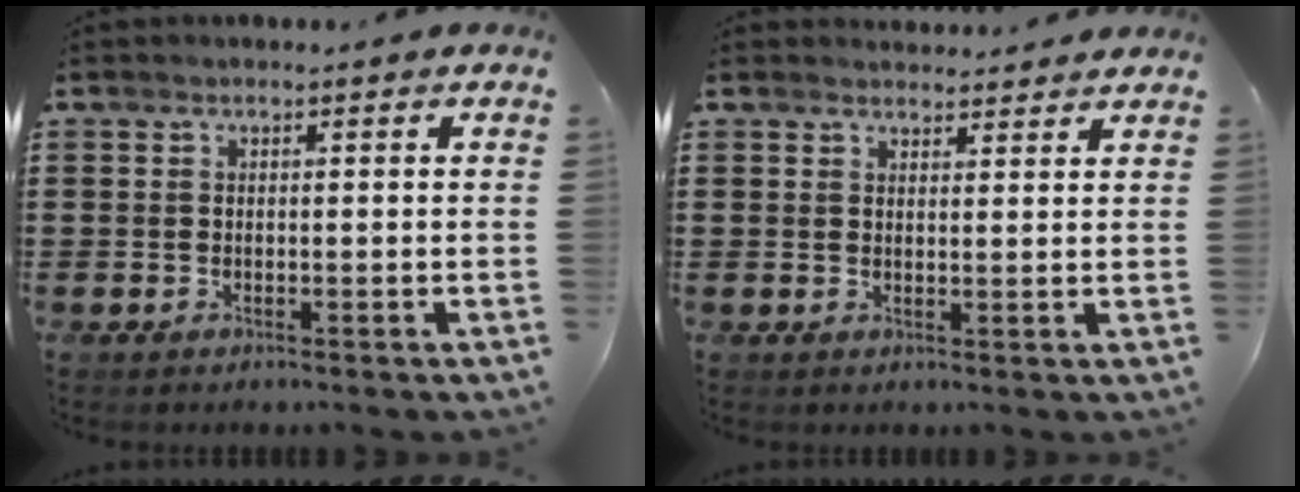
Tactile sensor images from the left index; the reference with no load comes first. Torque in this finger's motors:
{"motor_torque": [1.33, -0.81, -0.04, 0.00]}